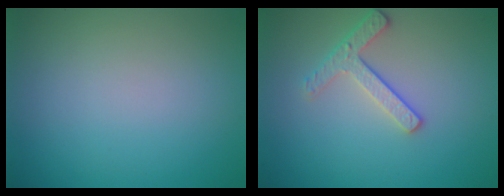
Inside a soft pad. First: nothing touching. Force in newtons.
{"total": 2.4, "press": 2.3, "slide": 0.8}